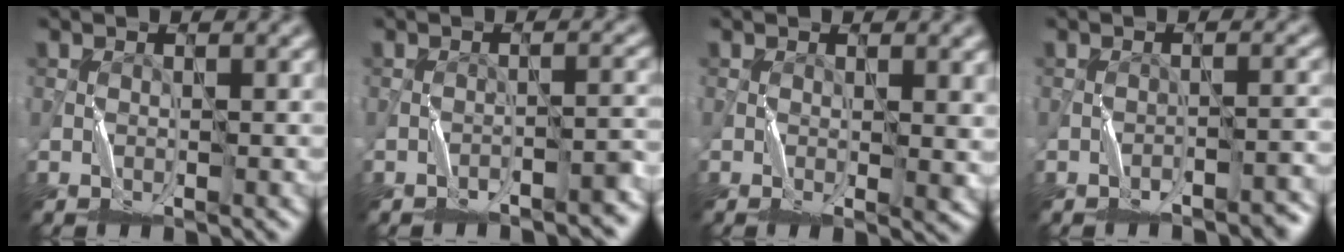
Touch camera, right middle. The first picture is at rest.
{"total": 3.1, "force": [-2.6, 0.5, 1.5], "torque": [-0.019, 0.014, -0.039]}
{"total": 2.8, "force": [-0.3, 0.6, 2.8], "torque": [-0.041, -0.006, -0.006]}
{"total": 2.5, "force": [-2.3, 0.5, 1.1], "torque": [-0.010, 0.013, -0.032]}